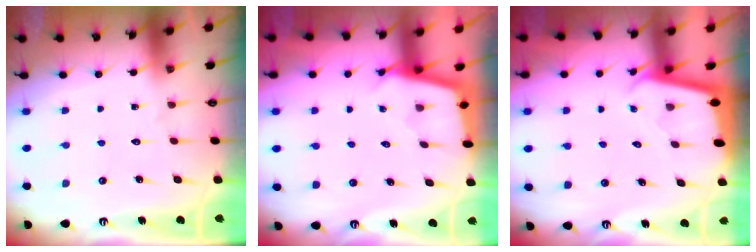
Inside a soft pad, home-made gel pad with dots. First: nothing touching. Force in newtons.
{"total": 2.5, "press": 2.5, "slide": 0.2}
{"total": 1.9, "press": 1.9, "slide": 0.1}